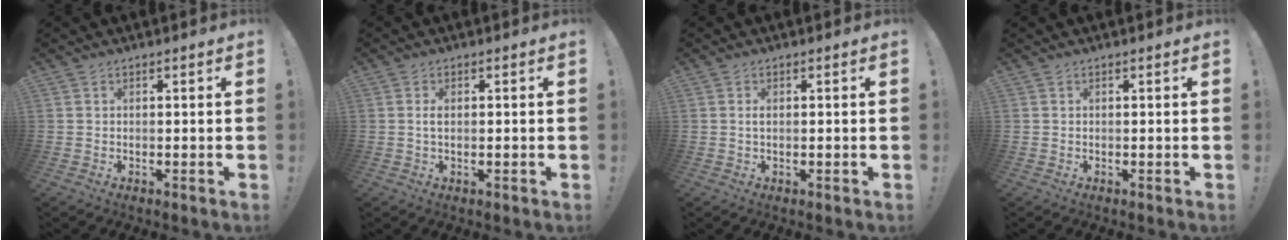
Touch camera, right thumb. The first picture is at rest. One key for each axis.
{"total": 1.7, "fx": -0.2, "fy": 0.5, "fz": 1.6, "tx": -0.029, "ty": 0.002, "tz": -0.006}
{"total": 1.1, "fx": -0.2, "fy": 0.2, "fz": 1.0, "tx": -0.027, "ty": 0.005, "tz": -0.004}
{"total": 0.0}